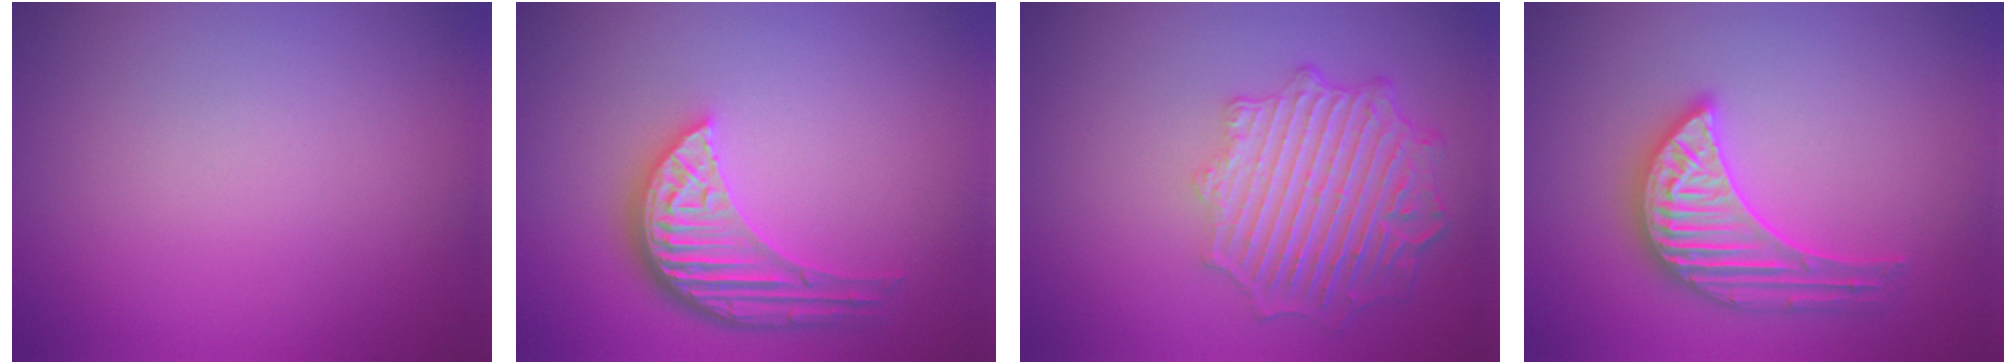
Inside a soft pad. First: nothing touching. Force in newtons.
{"total": 5.2, "press": 3.9, "slide": 3.4}
{"total": 6.4, "press": 4.9, "slide": 4.1}
{"total": 3.8, "press": 3.8, "slide": 0.4}